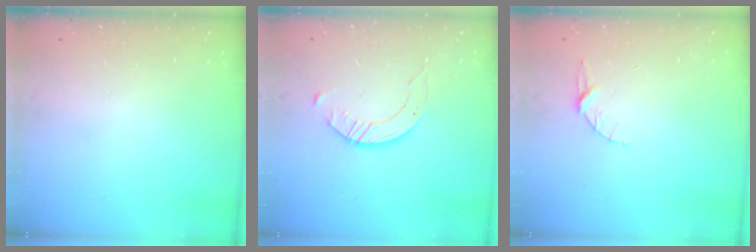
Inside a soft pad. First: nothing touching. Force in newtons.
{"total": 3.5, "press": 3.4, "slide": 0.4}
{"total": 3.4, "press": 3.3, "slide": 0.4}